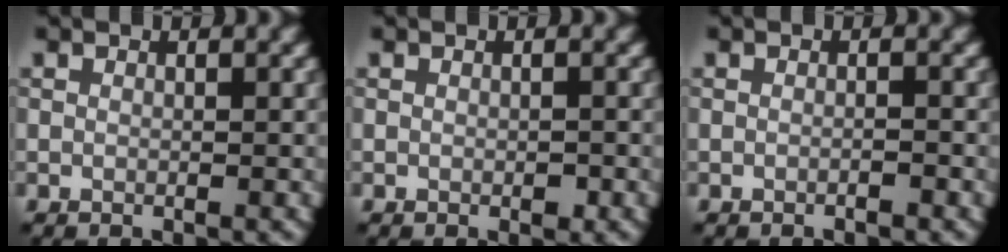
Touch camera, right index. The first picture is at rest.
{"total": 0.7, "force": [-0.2, 0.3, 0.6], "torque": [-0.010, 0.001, -0.002]}
{"total": 0.8, "force": [-0.4, 0.1, 0.6], "torque": [-0.009, -0.001, -0.013]}